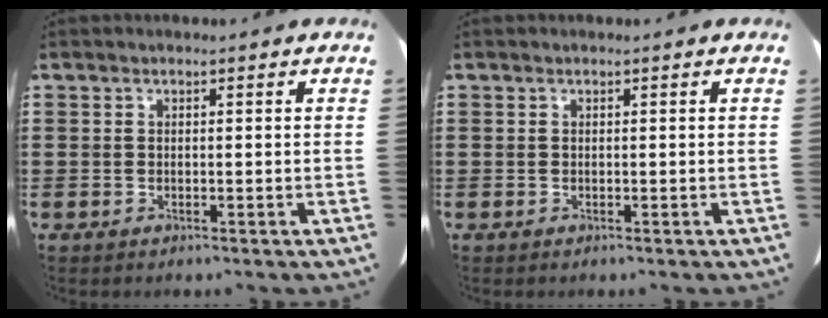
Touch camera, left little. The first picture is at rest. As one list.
[{"total": 0.0}]